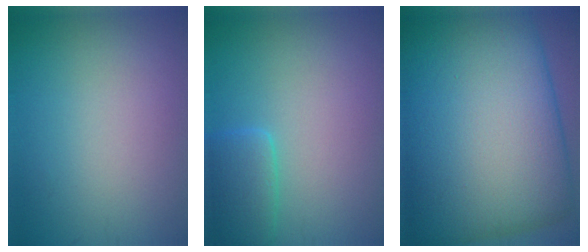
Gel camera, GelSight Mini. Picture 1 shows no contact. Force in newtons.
{"total": 3.0, "press": 3.0, "slide": 0.3}
{"total": 21.9, "press": 21.8, "slide": 0.9}